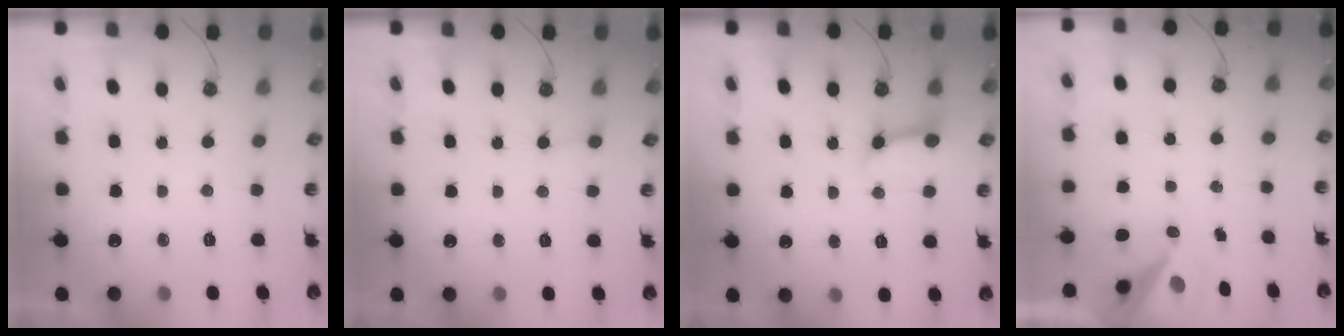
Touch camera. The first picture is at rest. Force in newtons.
{"total": 2.9, "press": 2.9, "slide": 0.2}
{"total": 8.3, "press": 8.2, "slide": 0.9}
{"total": 8.3, "press": 8.2, "slide": 1.0}